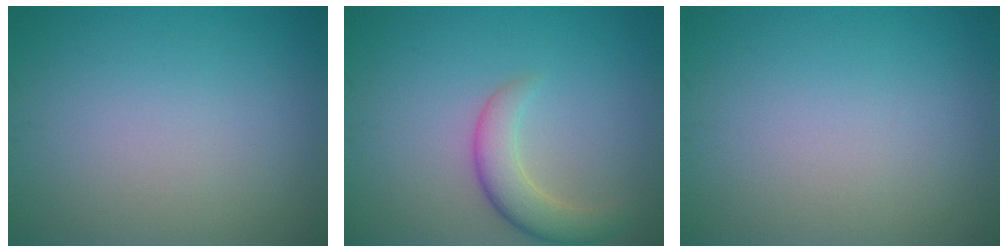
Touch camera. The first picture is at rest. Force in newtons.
{"total": 3.7, "press": 3.6, "slide": 0.3}
{"total": 0.0}